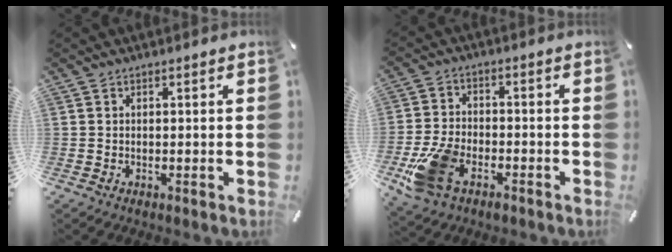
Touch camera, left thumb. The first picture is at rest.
{"total": 11.3, "force": [-5.5, 7.0, 6.9], "torque": [-0.149, 0.020, -0.098]}